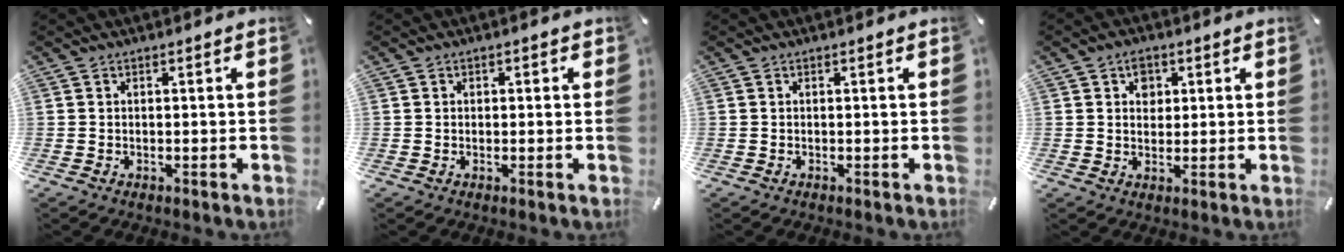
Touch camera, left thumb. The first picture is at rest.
{"total": 1.1, "force": [0.0, 1.1, 0.2], "torque": [0.004, 0.003, -0.005]}
{"total": 0.0}
{"total": 4.3, "force": [1.6, 3.5, 1.8], "torque": [-0.019, -0.001, 0.023]}